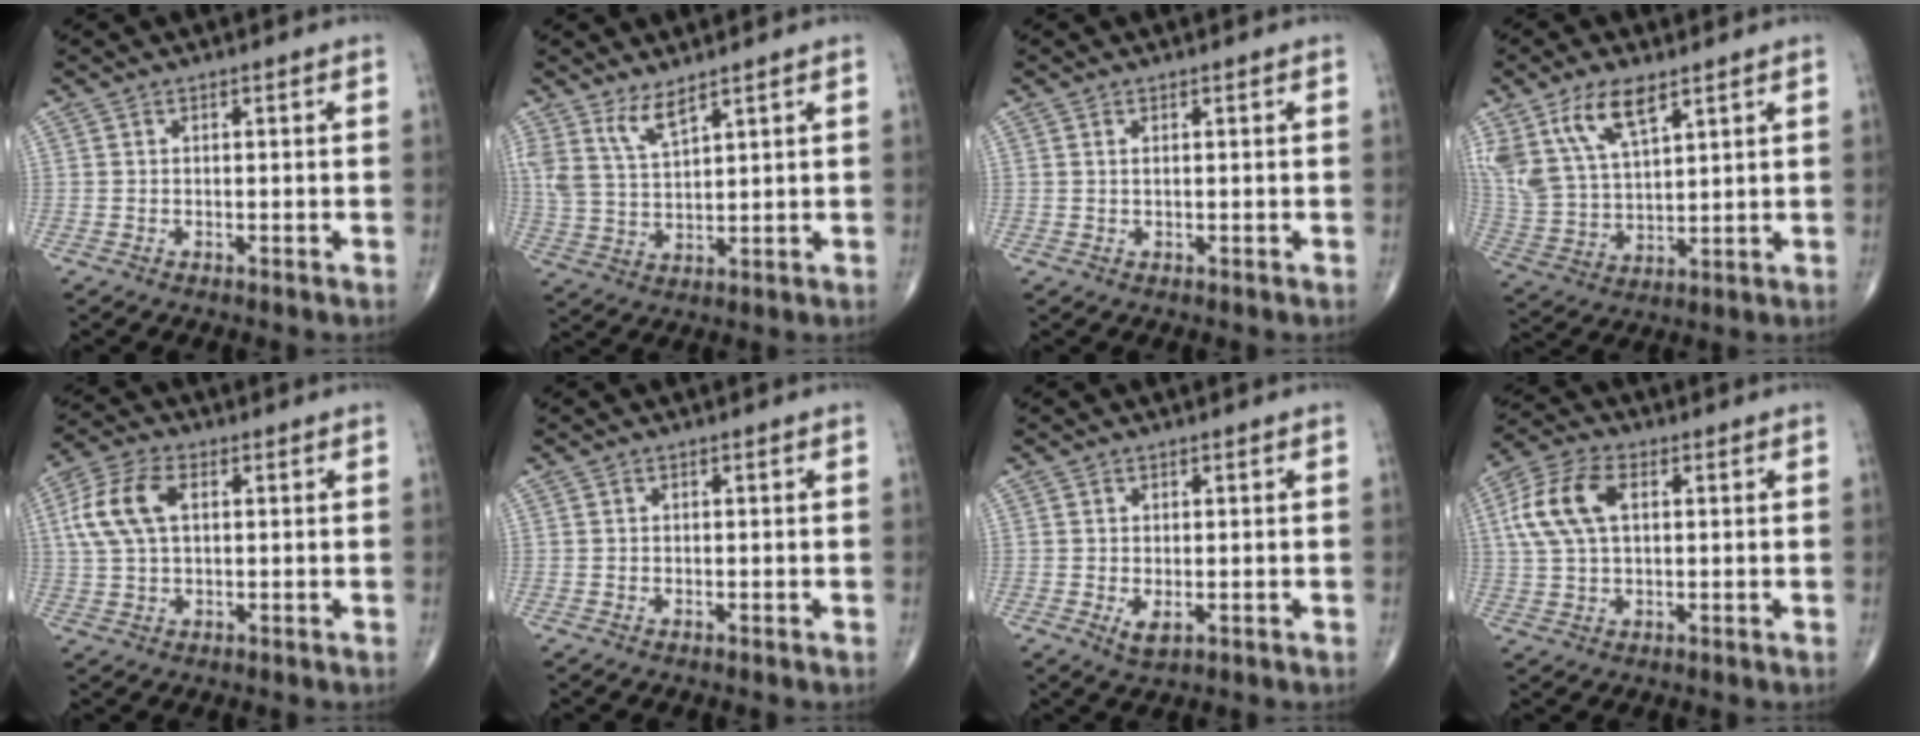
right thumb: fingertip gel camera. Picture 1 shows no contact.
{"total": 5.7, "force": [4.3, 1.4, 3.5], "torque": [-0.070, -0.031, 0.092]}
{"total": 0.7, "force": [0.3, 0.1, 0.6], "torque": [-0.017, 0.002, 0.006]}
{"total": 14.2, "force": [8.1, 6.5, 9.7], "torque": [-0.184, -0.022, 0.170]}
{"total": 9.7, "force": [2.2, 5.5, 7.7], "torque": [-0.169, 0.017, 0.039]}
{"total": 0.0}
{"total": 2.3, "force": [-0.4, 1.1, 2.0], "torque": [-0.033, -0.007, -0.001]}
{"total": 10.8, "force": [2.5, 6.2, 8.5], "torque": [-0.182, 0.018, 0.045]}